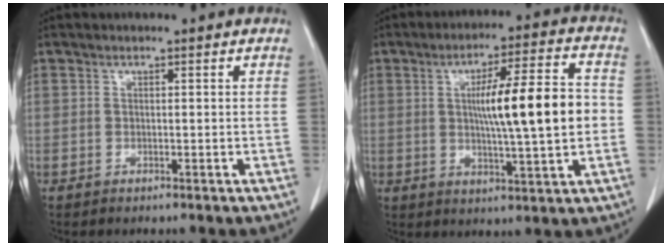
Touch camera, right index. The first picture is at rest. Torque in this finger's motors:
{"motor_torque": [0.99, -0.33, 0.44, 0.14]}